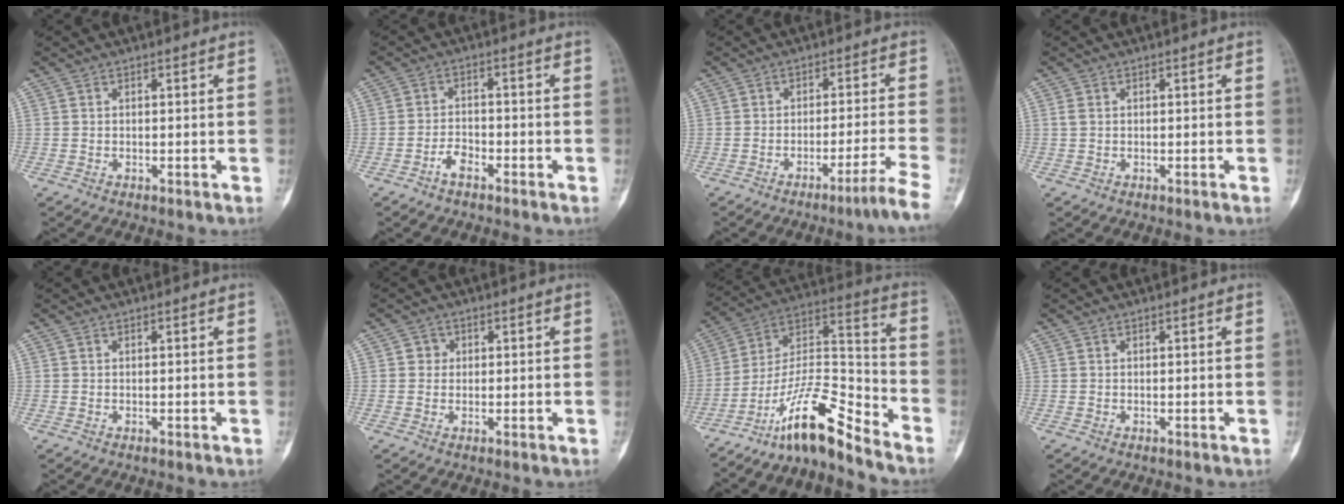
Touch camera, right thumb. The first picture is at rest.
{"total": 3.3, "force": [-2.2, 1.5, 1.8], "torque": [-0.034, 0.017, -0.042]}
{"total": 6.6, "force": [-4.5, -1.1, 4.7], "torque": [-0.075, 0.028, -0.071]}
{"total": 0.8, "force": [0.0, 0.5, 0.6], "torque": [-0.019, 0.004, 0.002]}
{"total": 0.0}
{"total": 2.0, "force": [0.3, 1.9, 0.5], "torque": [0.004, 0.004, 0.001]}
{"total": 14.7, "force": [-11.7, 2.7, 8.4], "torque": [-0.155, 0.109, -0.213]}
{"total": 0.0}